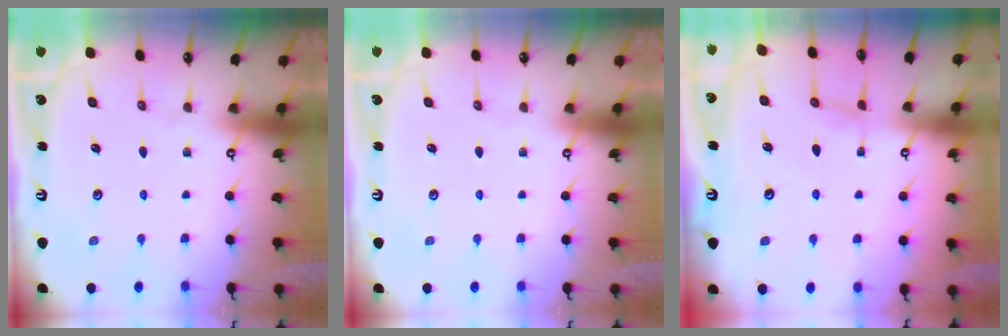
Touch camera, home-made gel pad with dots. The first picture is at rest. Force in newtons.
{"total": 0.0}
{"total": 0.7, "press": 0.4, "slide": 0.5}